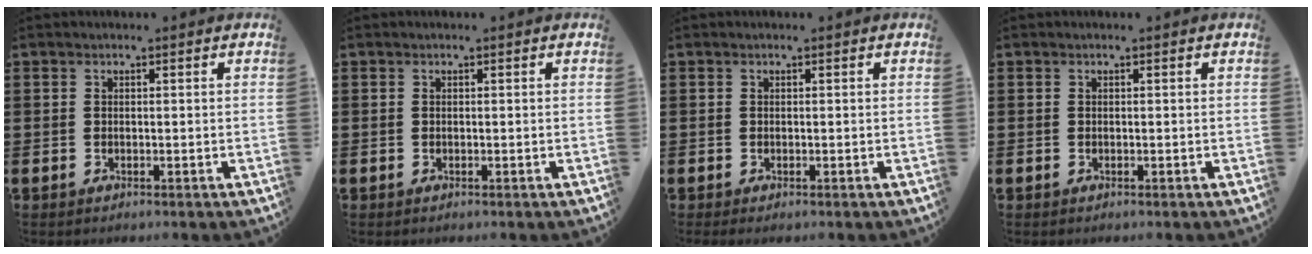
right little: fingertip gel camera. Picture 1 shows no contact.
{"total": 0.0}
{"total": 0.0}
{"total": 0.0}